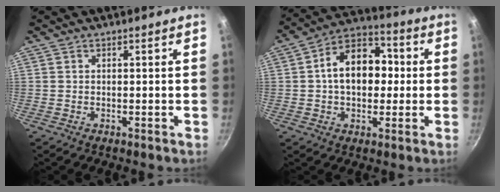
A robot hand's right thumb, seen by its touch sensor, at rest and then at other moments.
{"total": 14.0, "force": [0.8, 9.8, 10.0], "torque": [-0.111, 0.032, -0.004]}